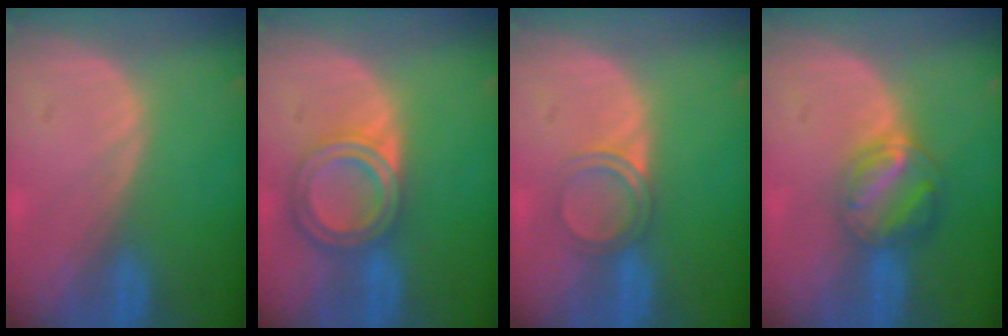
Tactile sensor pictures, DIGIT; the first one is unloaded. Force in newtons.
{"total": 6.8, "press": 6.0, "slide": 3.2}
{"total": 3.6, "press": 3.3, "slide": 1.2}
{"total": 6.3, "press": 5.6, "slide": 2.8}